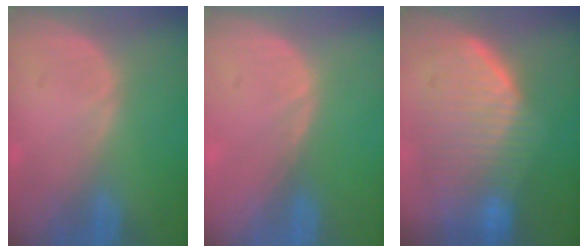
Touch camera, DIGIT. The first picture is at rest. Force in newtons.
{"total": 0.6, "press": 0.4, "slide": 0.4}
{"total": 10.3, "press": 9.1, "slide": 4.8}